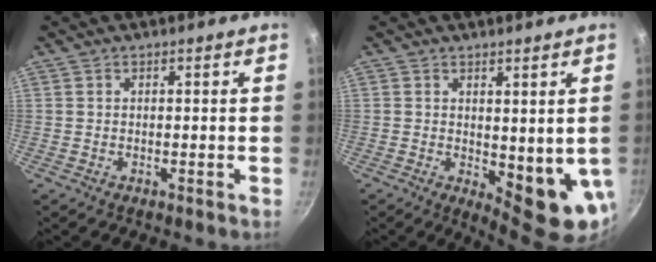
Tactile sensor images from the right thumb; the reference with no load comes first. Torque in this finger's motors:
{"motor_torque": [0.12, 0.77, 0.24, -0.17, 0.23]}